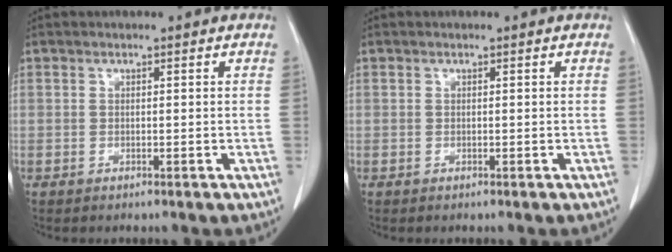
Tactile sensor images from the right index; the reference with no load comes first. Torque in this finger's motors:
{"motor_torque": [0.00, 0.00, 0.00, 0.00]}